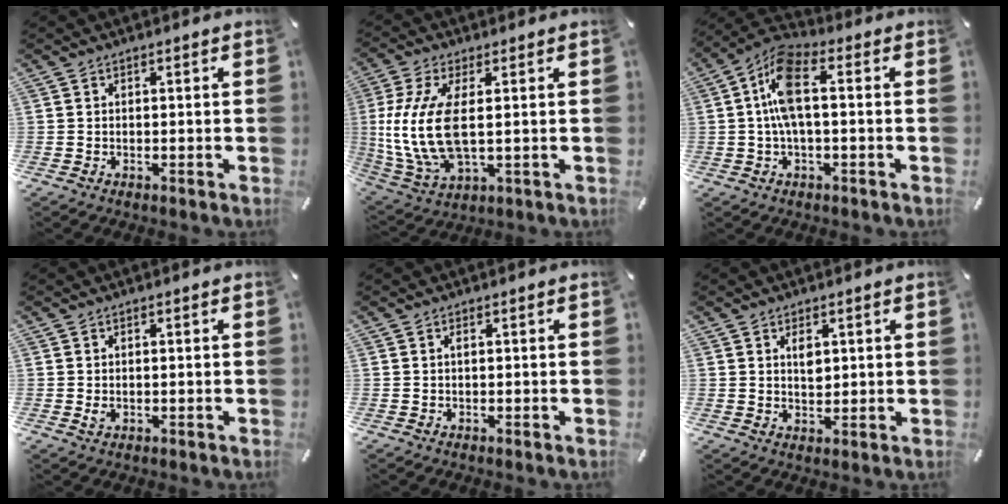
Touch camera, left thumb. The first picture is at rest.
{"total": 13.3, "force": [1.3, 6.1, 11.8], "torque": [-0.276, -0.021, 0.022]}
{"total": 10.2, "force": [0.2, 4.3, 9.3], "torque": [-0.190, 0.004, 0.003]}
{"total": 1.4, "force": [-0.1, 0.8, 1.2], "torque": [-0.016, -0.002, -0.004]}
{"total": 0.7, "force": [0.2, 0.1, 0.7], "torque": [-0.013, 0.001, 0.002]}
{"total": 3.3, "force": [1.3, 2.2, 2.2], "torque": [-0.024, -0.005, 0.016]}